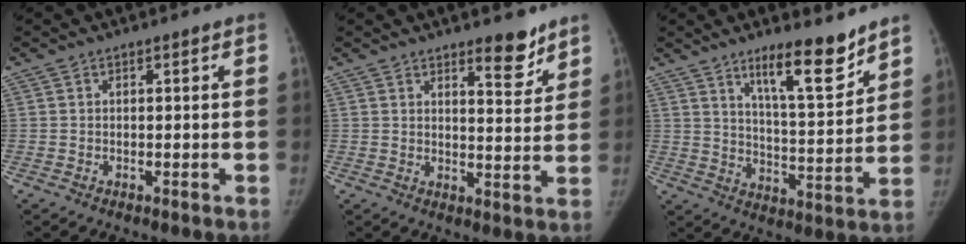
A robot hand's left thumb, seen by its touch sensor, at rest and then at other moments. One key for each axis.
{"total": 6.2, "fx": 4.7, "fy": 2.0, "fz": 3.5, "tx": -0.027, "ty": -0.038, "tz": 0.066}
{"total": 12.4, "fx": 8.9, "fy": 2.6, "fz": 8.3, "tx": -0.109, "ty": -0.072, "tz": 0.150}